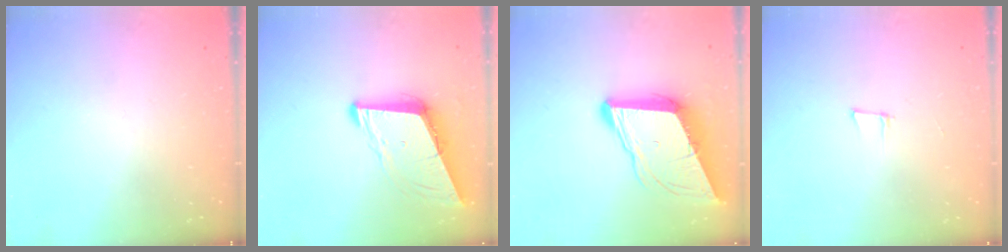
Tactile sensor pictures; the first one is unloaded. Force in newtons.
{"total": 8.9, "press": 8.0, "slide": 3.7}
{"total": 11.1, "press": 10.6, "slide": 3.3}
{"total": 5.8, "press": 5.1, "slide": 2.8}